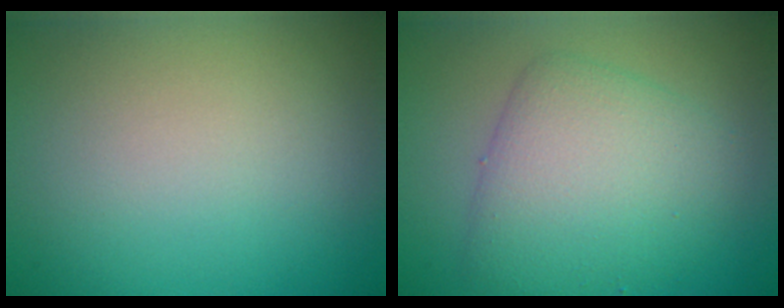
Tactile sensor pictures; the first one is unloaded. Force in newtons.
{"total": 5.8, "press": 5.8, "slide": 0.3}